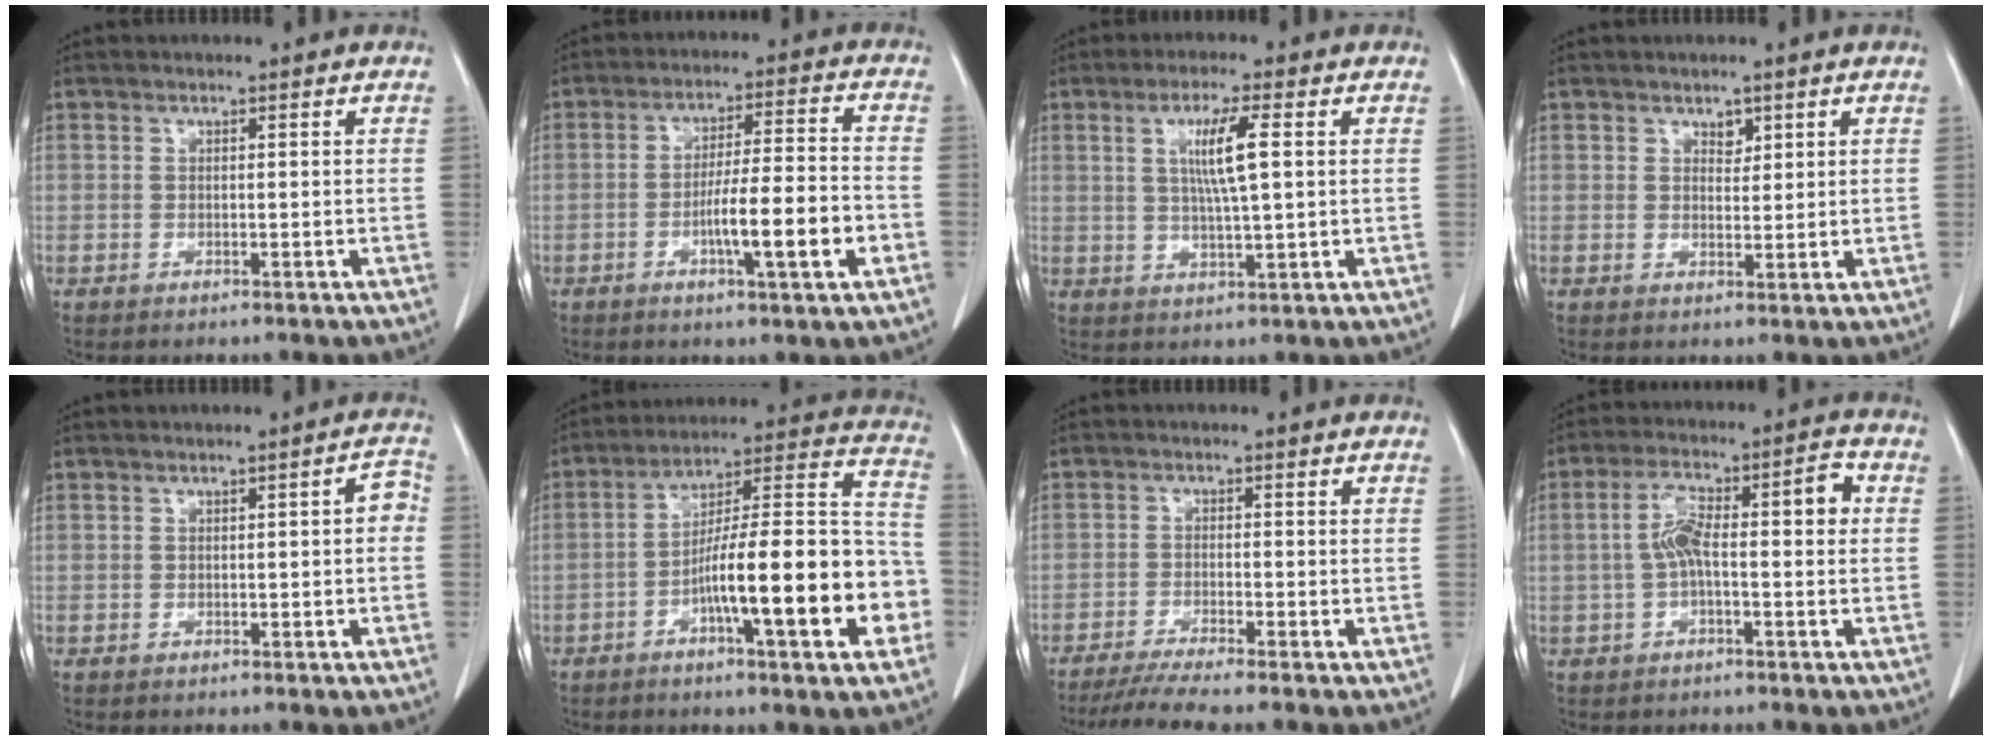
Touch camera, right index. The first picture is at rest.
{"total": 10.5, "force": [-3.5, 0.4, 9.9], "torque": [-0.160, 0.001, -0.057]}
{"total": 6.7, "force": [1.7, 0.0, 6.5], "torque": [-0.120, 0.000, 0.032]}
{"total": 1.9, "force": [1.3, 1.1, 0.9], "torque": [-0.007, -0.006, 0.021]}
{"total": 2.9, "force": [0.0, 0.9, 2.8], "torque": [-0.026, 0.020, -0.002]}
{"total": 20.5, "force": [-6.2, 2.8, 19.3], "torque": [-0.245, 0.023, -0.093]}
{"total": 5.0, "force": [-4.2, -1.0, 2.6], "torque": [-0.046, -0.020, -0.080]}
{"total": 8.8, "force": [0.3, 2.2, 8.5], "torque": [-0.148, 0.041, 0.005]}